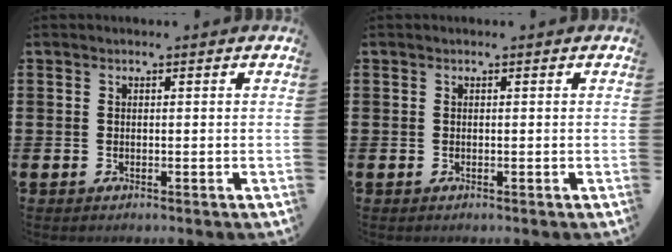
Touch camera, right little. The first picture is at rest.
{"total": 0.0}